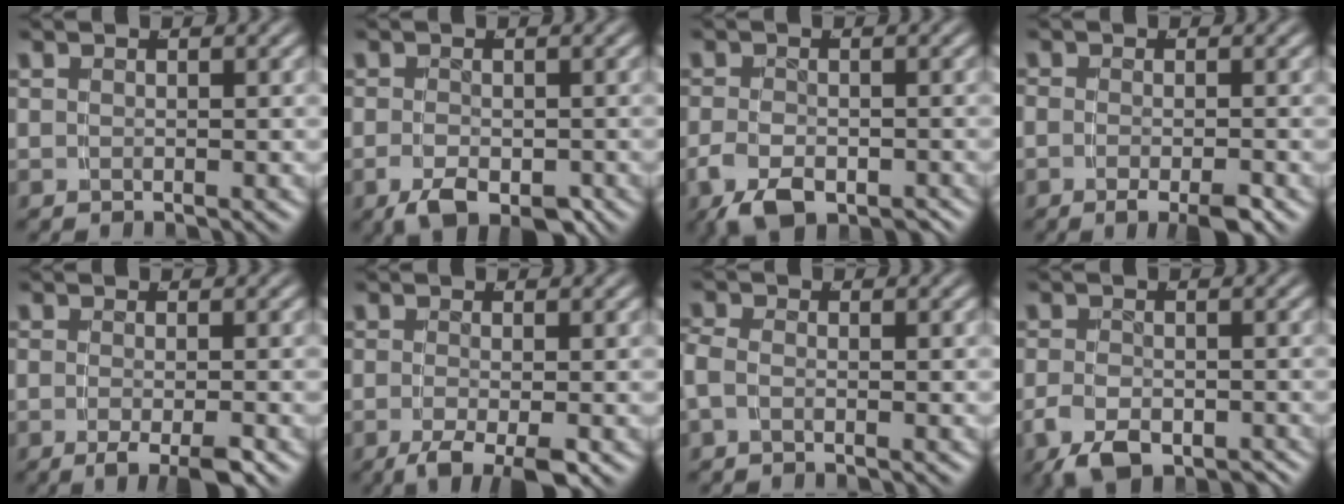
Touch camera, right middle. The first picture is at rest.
{"total": 3.8, "force": [-2.1, 1.6, 2.8], "torque": [-0.047, -0.027, -0.022]}
{"total": 5.2, "force": [-3.1, 2.7, 3.2], "torque": [-0.064, -0.033, -0.034]}
{"total": 3.0, "force": [-1.8, 0.8, 2.3], "torque": [-0.044, -0.009, -0.026]}
{"total": 4.2, "force": [-2.6, 1.0, 3.2], "torque": [-0.056, -0.020, -0.030]}
{"total": 6.0, "force": [-4.1, 2.0, 4.0], "torque": [-0.080, -0.037, -0.044]}
{"total": 1.6, "force": [-0.5, 0.9, 1.1], "torque": [-0.035, -0.010, -0.008]}
{"total": 5.0, "force": [-3.1, 2.6, 2.9], "torque": [-0.057, -0.032, -0.035]}